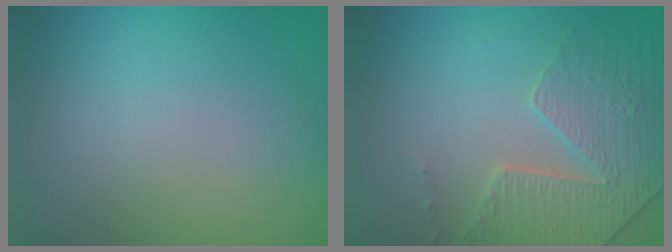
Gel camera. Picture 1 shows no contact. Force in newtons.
{"total": 3.9, "press": 3.8, "slide": 1.1}